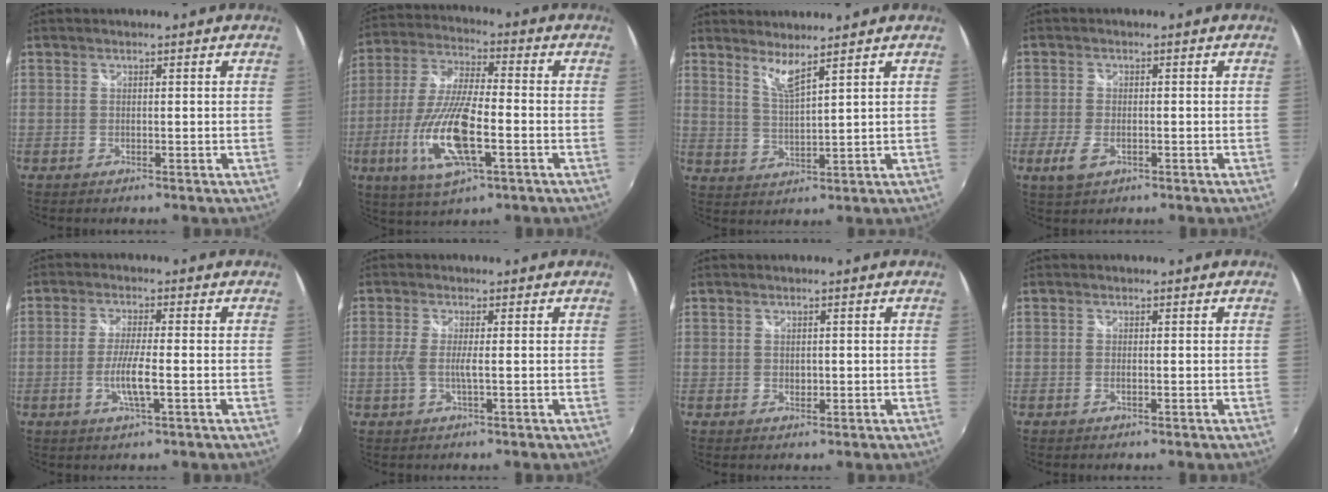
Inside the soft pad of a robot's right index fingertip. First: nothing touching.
{"total": 15.9, "force": [-5.1, 4.6, 14.4], "torque": [-0.305, -0.017, -0.097]}
{"total": 4.2, "force": [3.5, -0.5, 2.2], "torque": [-0.044, -0.009, 0.065]}
{"total": 4.0, "force": [-1.8, 2.0, 3.0], "torque": [-0.071, -0.009, -0.032]}
{"total": 5.3, "force": [-1.5, 0.1, 5.0], "torque": [-0.099, -0.008, -0.030]}
{"total": 3.0, "force": [-0.5, -0.1, 3.0], "torque": [-0.064, -0.003, -0.012]}
{"total": 0.9, "force": [0.1, 0.7, 0.5], "torque": [-0.005, 0.000, 0.002]}
{"total": 0.6, "force": [-0.3, -0.1, 0.5], "torque": [-0.010, 0.000, -0.006]}